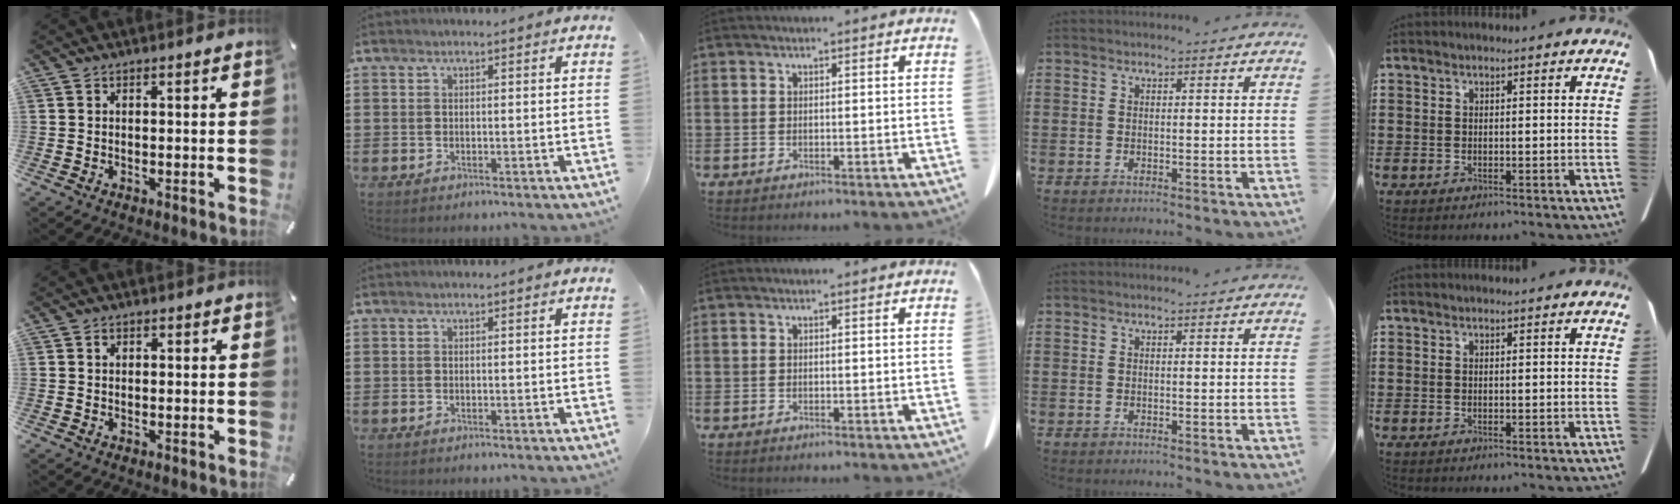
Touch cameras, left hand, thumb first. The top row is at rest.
{"thumb": {"total": 0.9, "force": [0.2, 0.8, 0.4], "torque": [0.000, 0.001, 0.001]}}